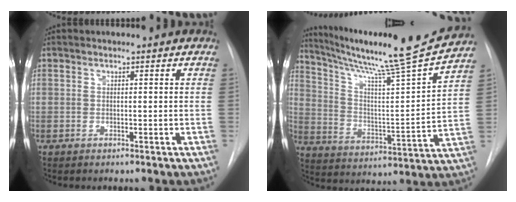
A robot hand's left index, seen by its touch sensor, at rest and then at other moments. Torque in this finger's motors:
{"motor_torque": [0.25, -0.55, 0.27, 0.13]}